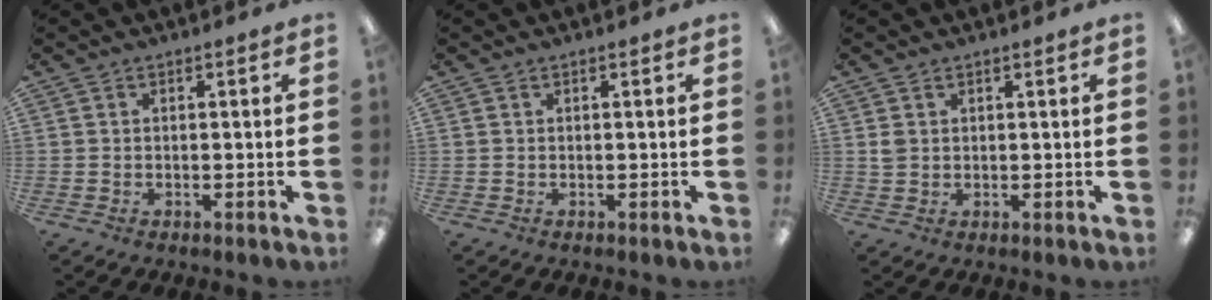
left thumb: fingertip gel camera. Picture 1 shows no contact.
{"total": 0.0}
{"total": 1.8, "force": [0.8, 1.4, 0.9], "torque": [-0.020, 0.004, 0.015]}